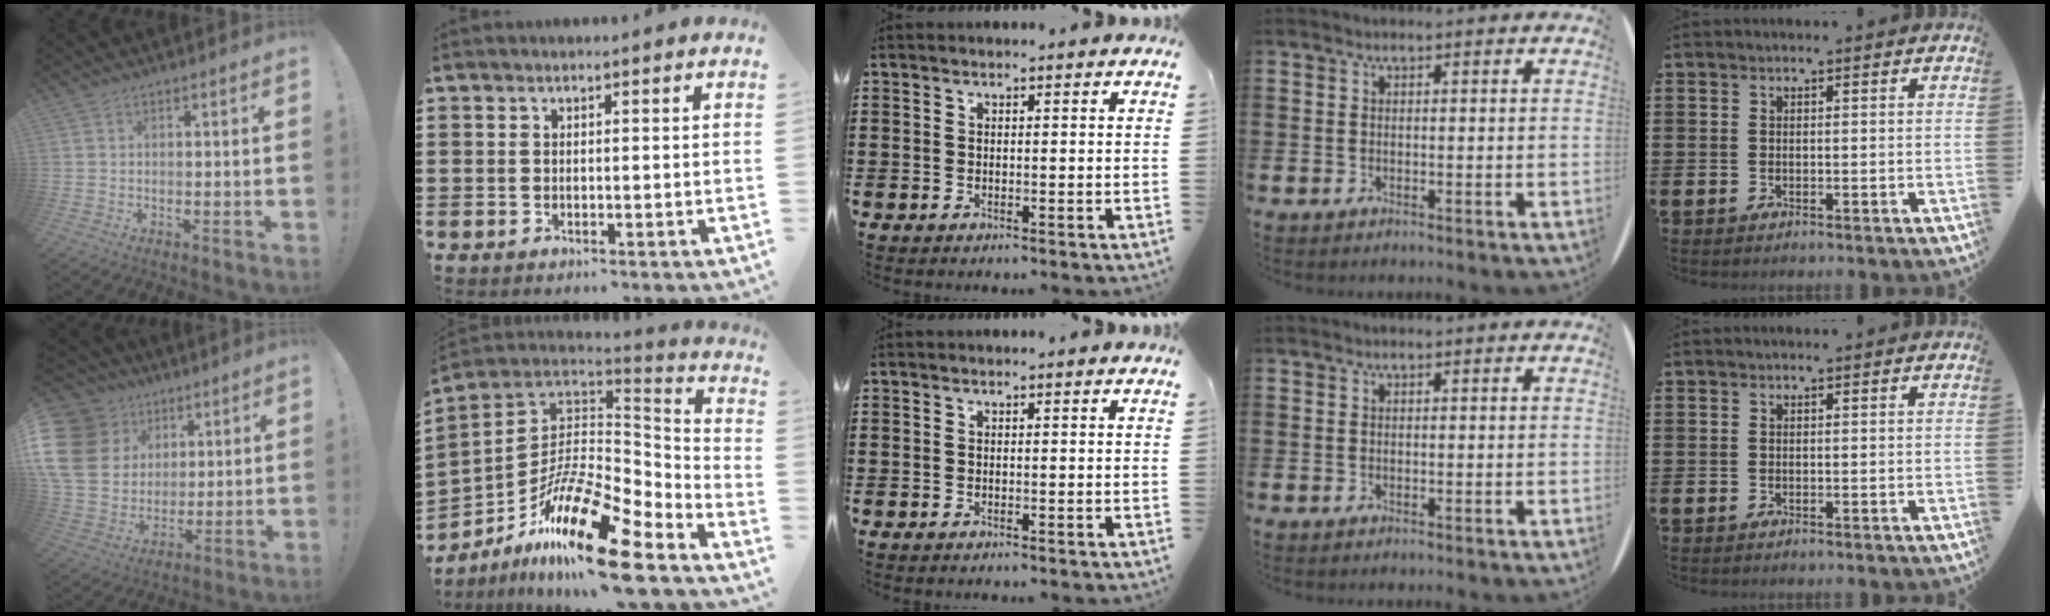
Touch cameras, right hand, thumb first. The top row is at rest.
{"thumb": {"total": 18.5, "force": [6.7, 14.8, 8.9], "torque": [-0.165, -0.026, 0.148]}, "index": {"total": 18.9, "force": [-12.2, 4.7, 13.7], "torque": [-0.246, 0.037, -0.219]}}